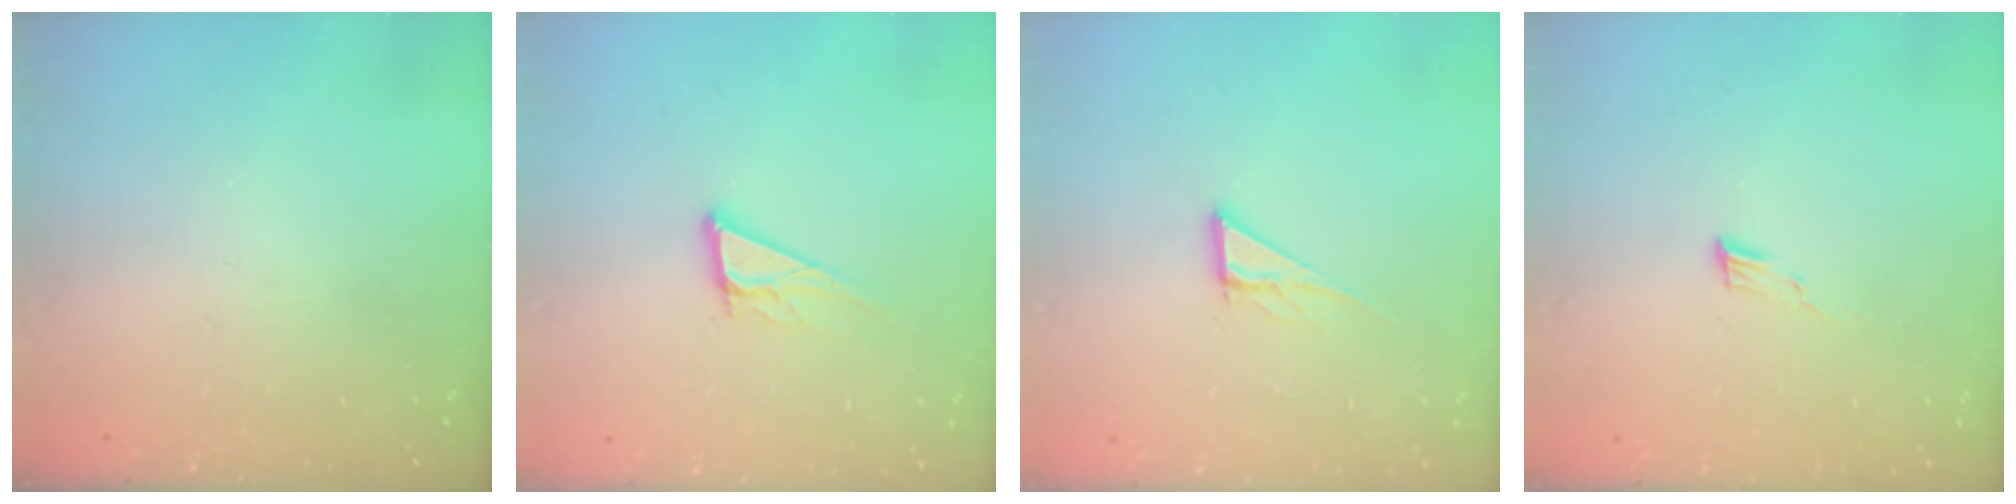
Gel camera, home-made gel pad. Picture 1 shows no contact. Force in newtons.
{"total": 10.8, "press": 10.5, "slide": 2.6}
{"total": 6.1, "press": 6.1, "slide": 0.3}
{"total": 4.4, "press": 4.3, "slide": 1.0}